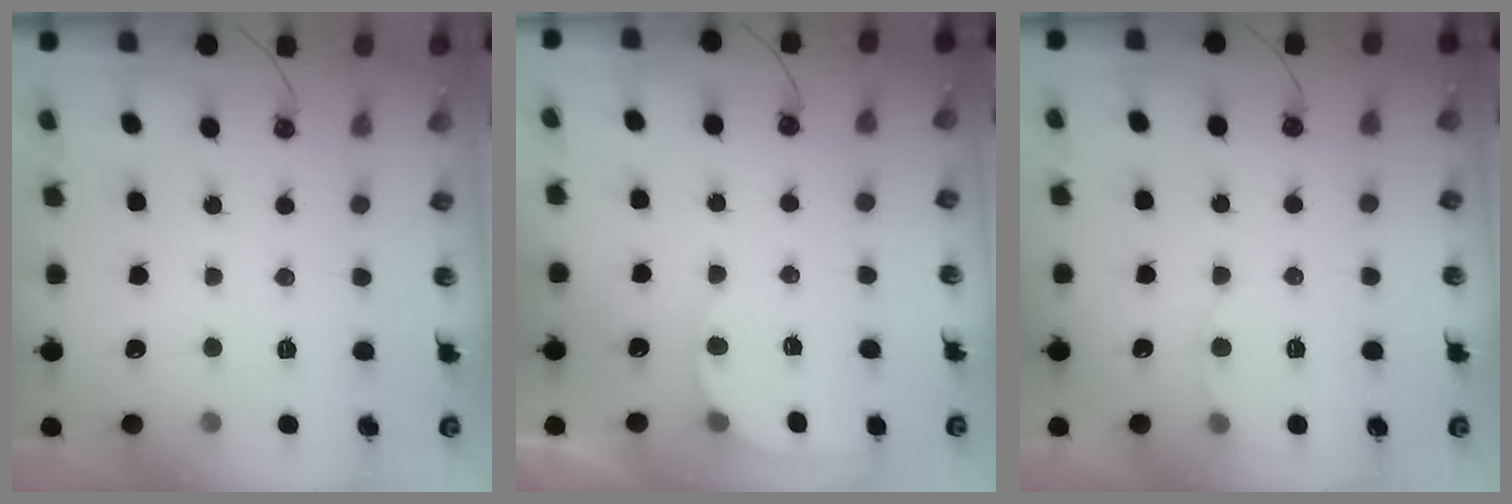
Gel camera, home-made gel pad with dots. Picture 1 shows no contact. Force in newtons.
{"total": 5.7, "press": 5.6, "slide": 1.5}
{"total": 5.0, "press": 5.0, "slide": 0.5}